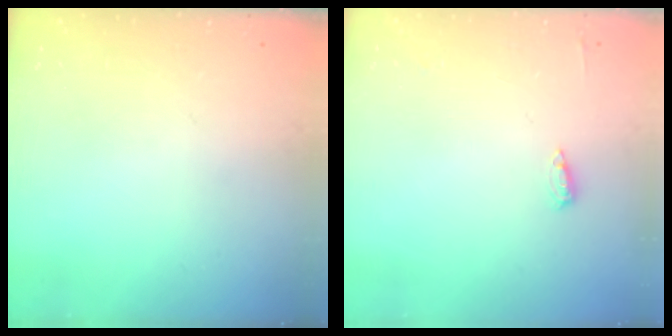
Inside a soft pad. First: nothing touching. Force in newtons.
{"total": 4.5, "press": 4.4, "slide": 1.0}